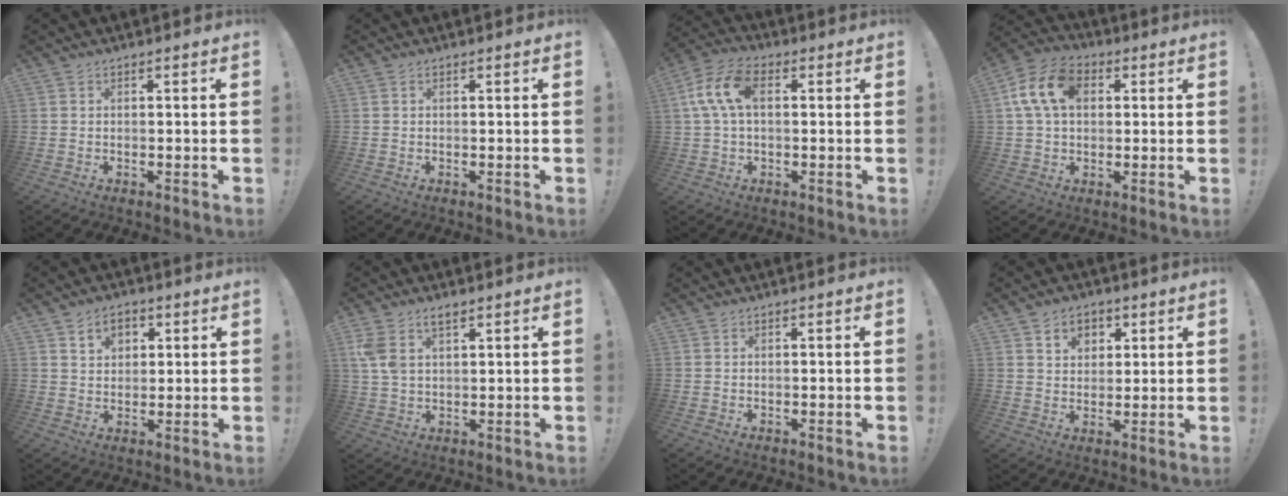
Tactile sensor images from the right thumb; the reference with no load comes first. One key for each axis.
{"total": 0.0}
{"total": 11.4, "fx": 2.0, "fy": 6.6, "fz": 9.1, "tx": -0.175, "ty": 0.011, "tz": 0.040}
{"total": 13.7, "fx": 3.5, "fy": 9.5, "fz": 9.2, "tx": -0.165, "ty": 0.010, "tz": 0.068}
{"total": 6.0, "fx": 3.0, "fy": 4.3, "fz": 2.9, "tx": -0.038, "ty": -0.010, "tz": 0.052}
{"total": 6.0, "fx": 3.3, "fy": 3.2, "fz": 3.8, "tx": -0.068, "ty": -0.011, "tz": 0.062}
{"total": 0.0}
{"total": 6.7, "fx": 3.1, "fy": 5.5, "fz": 2.4, "tx": -0.033, "ty": -0.013, "tz": 0.057}